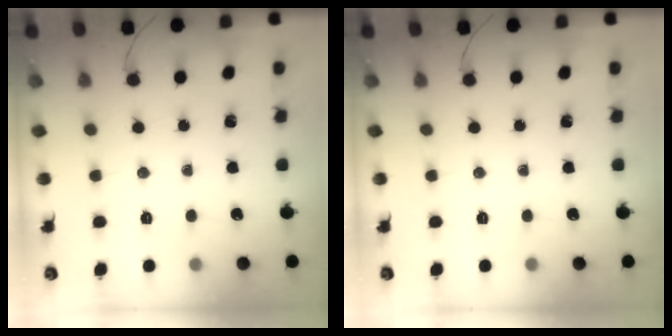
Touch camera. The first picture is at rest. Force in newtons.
{"total": 0.0}